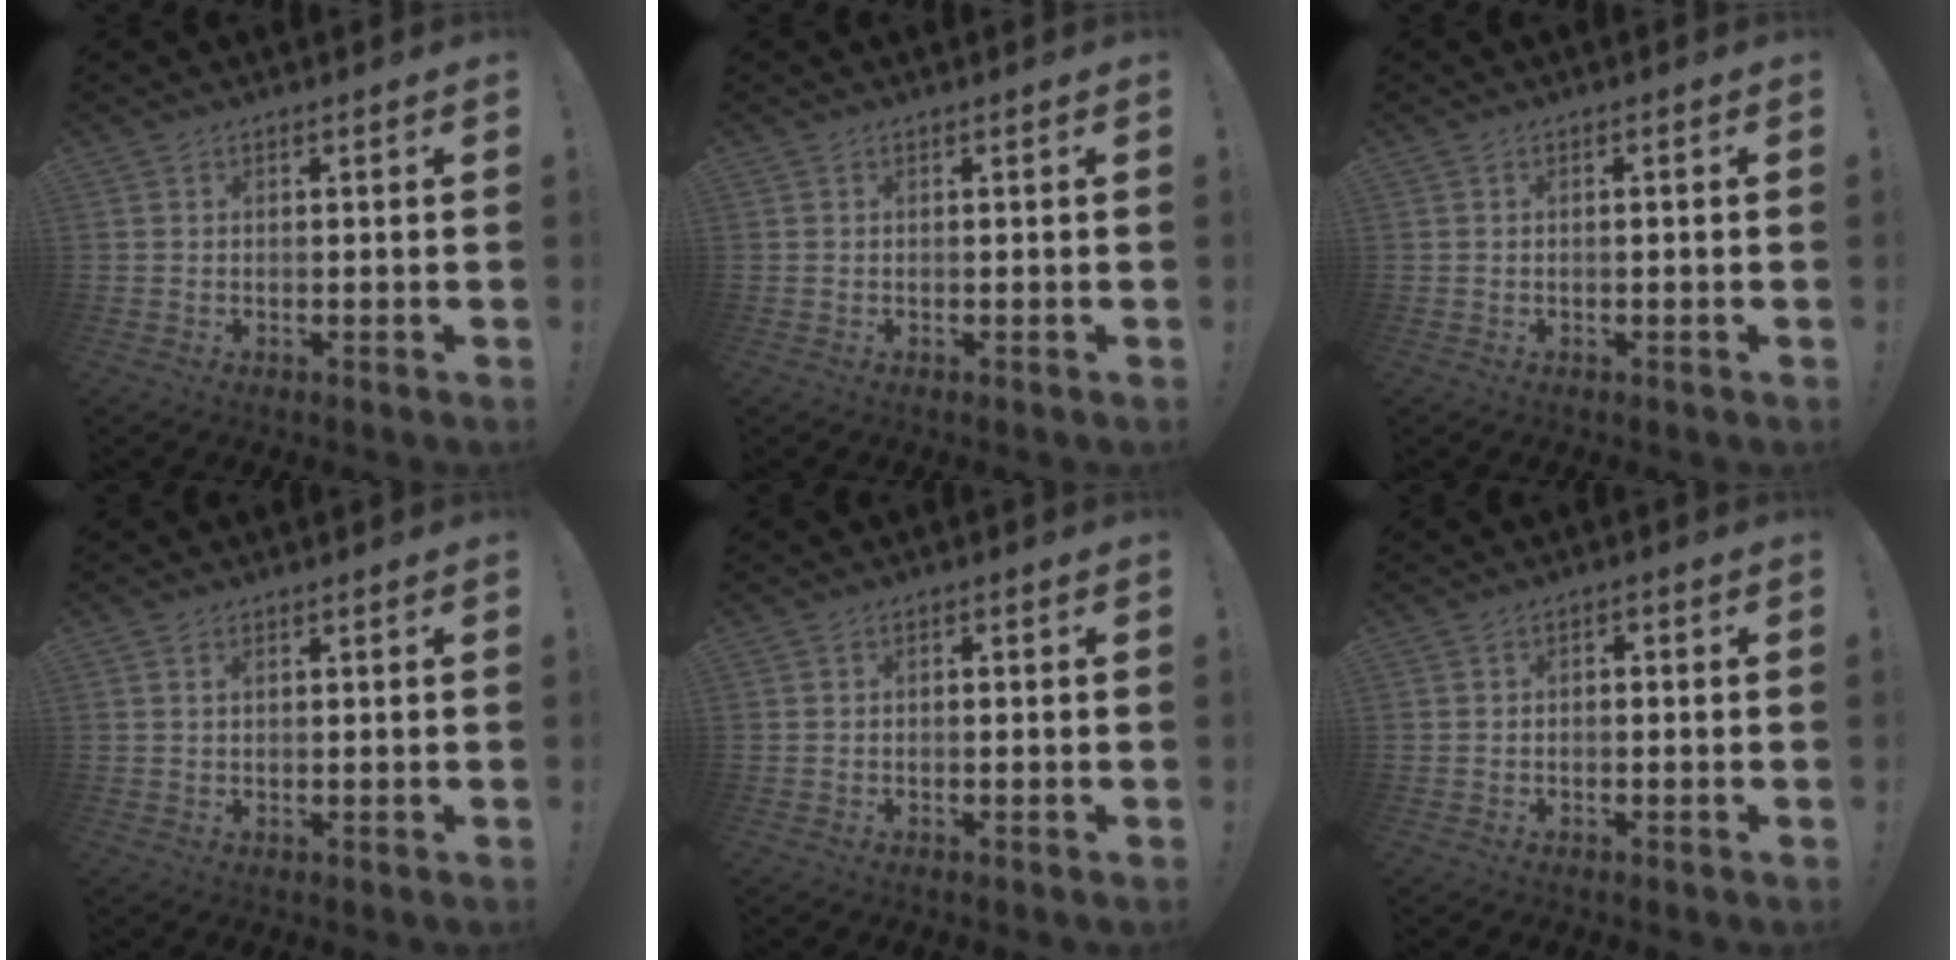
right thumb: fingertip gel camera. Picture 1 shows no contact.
{"total": 0.0}
{"total": 0.7, "force": [-0.2, -0.4, 0.5], "torque": [-0.010, -0.001, -0.005]}
{"total": 1.1, "force": [0.5, 0.5, 0.8], "torque": [-0.014, -0.001, 0.009]}
{"total": 1.1, "force": [-0.9, 0.4, 0.4], "torque": [-0.007, 0.003, -0.017]}
{"total": 1.7, "force": [-1.5, 0.6, 0.5], "torque": [-0.009, 0.008, -0.028]}